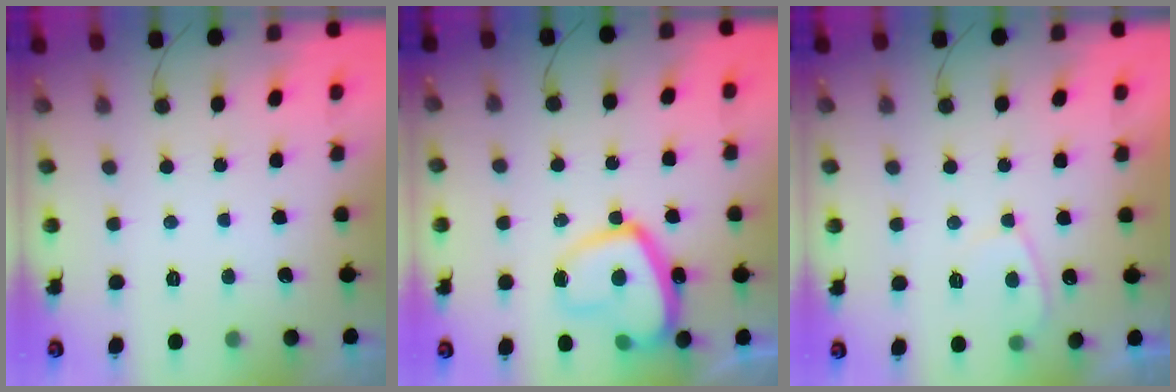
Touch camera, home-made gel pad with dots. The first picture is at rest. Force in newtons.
{"total": 15.4, "press": 15.4, "slide": 1.2}
{"total": 4.1, "press": 4.0, "slide": 0.8}